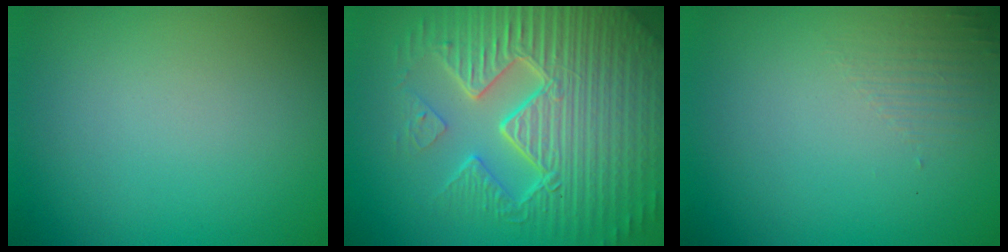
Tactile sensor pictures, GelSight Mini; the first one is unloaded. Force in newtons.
{"total": 11.1, "press": 7.0, "slide": 8.6}
{"total": 1.3, "press": 0.1, "slide": 1.3}